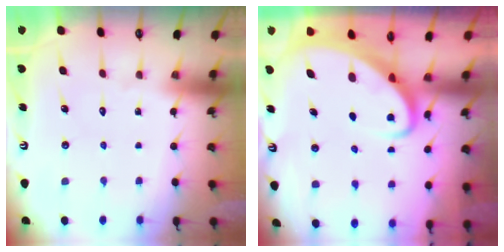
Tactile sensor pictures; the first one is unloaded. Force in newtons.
{"total": 3.3, "press": 3.2, "slide": 0.4}